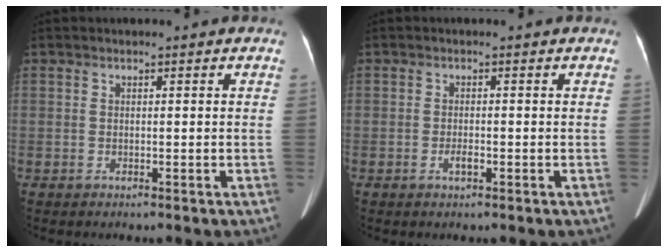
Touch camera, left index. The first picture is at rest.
{"total": 1.3, "force": [-0.7, 0.4, 1.0], "torque": [-0.022, -0.003, -0.013]}